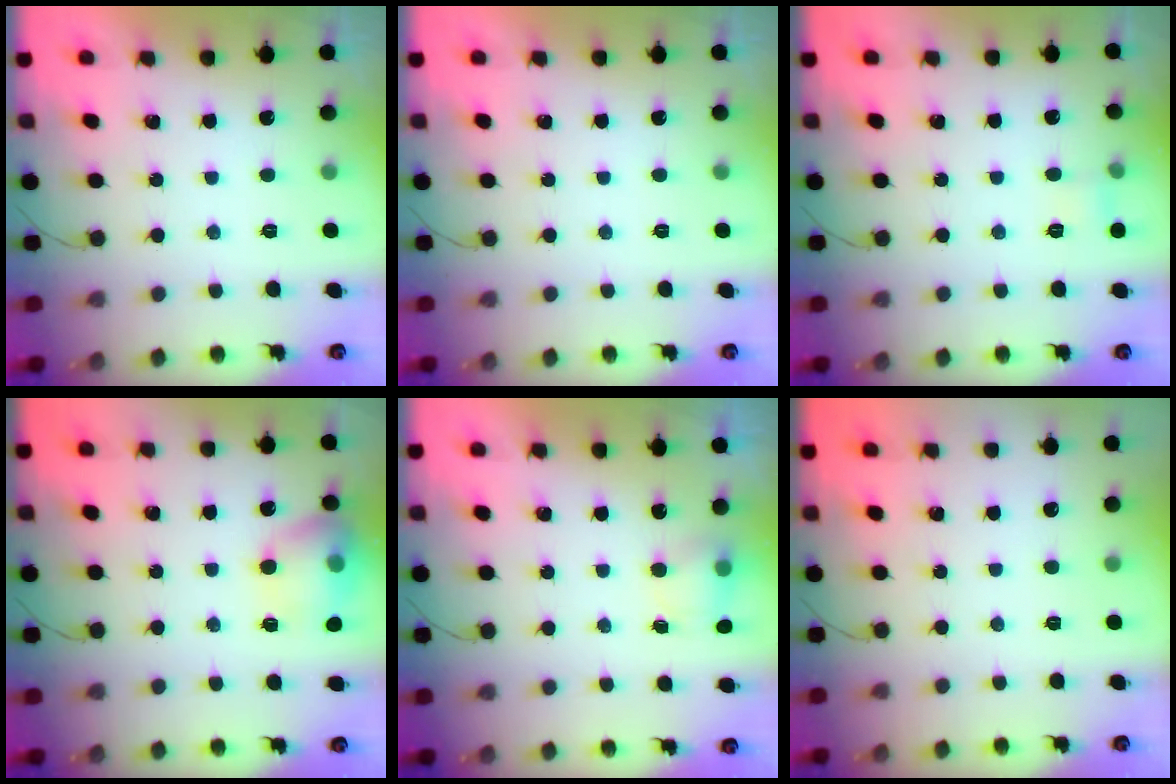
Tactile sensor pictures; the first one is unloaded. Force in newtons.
{"total": 0.0}
{"total": 3.7, "press": 3.5, "slide": 1.2}
{"total": 13.8, "press": 13.7, "slide": 2.0}
{"total": 4.2, "press": 4.0, "slide": 1.0}
{"total": 0.0}